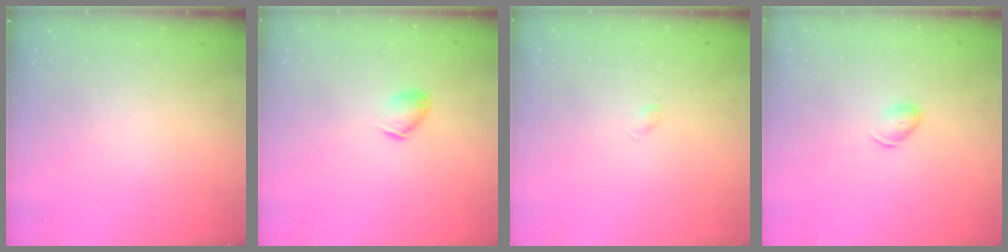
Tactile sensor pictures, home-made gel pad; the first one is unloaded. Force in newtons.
{"total": 5.6, "press": 5.6, "slide": 0.8}
{"total": 2.5, "press": 2.5, "slide": 0.5}
{"total": 6.2, "press": 6.2, "slide": 0.9}